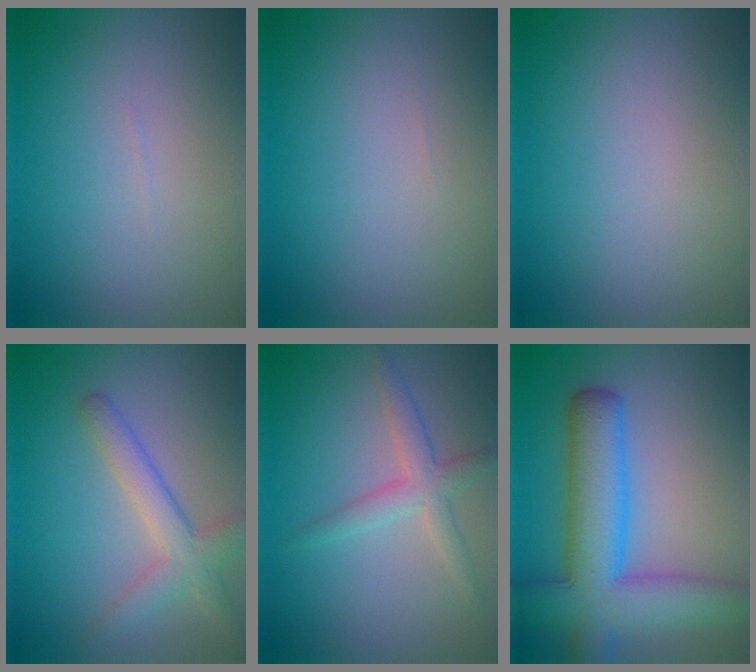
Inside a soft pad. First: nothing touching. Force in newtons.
{"total": 0.0}
{"total": 0.0}
{"total": 3.8, "press": 3.8, "slide": 0.2}
{"total": 2.8, "press": 2.8, "slide": 0.1}
{"total": 8.9, "press": 8.9, "slide": 0.4}